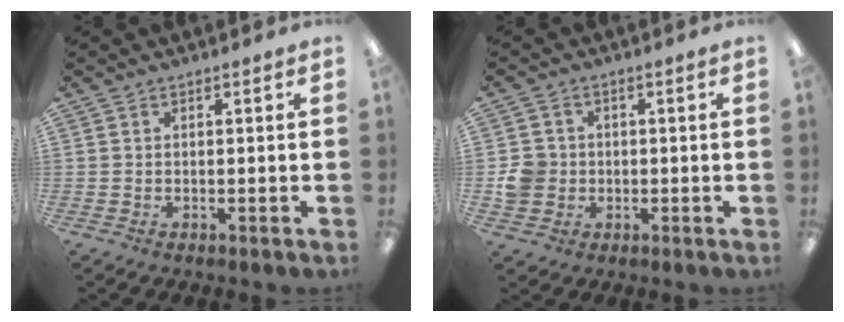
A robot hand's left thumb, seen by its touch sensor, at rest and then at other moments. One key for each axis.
{"total": 5.7, "fx": -0.4, "fy": 5.4, "fz": 1.8, "tx": -0.037, "ty": 0.012, "tz": -0.004}